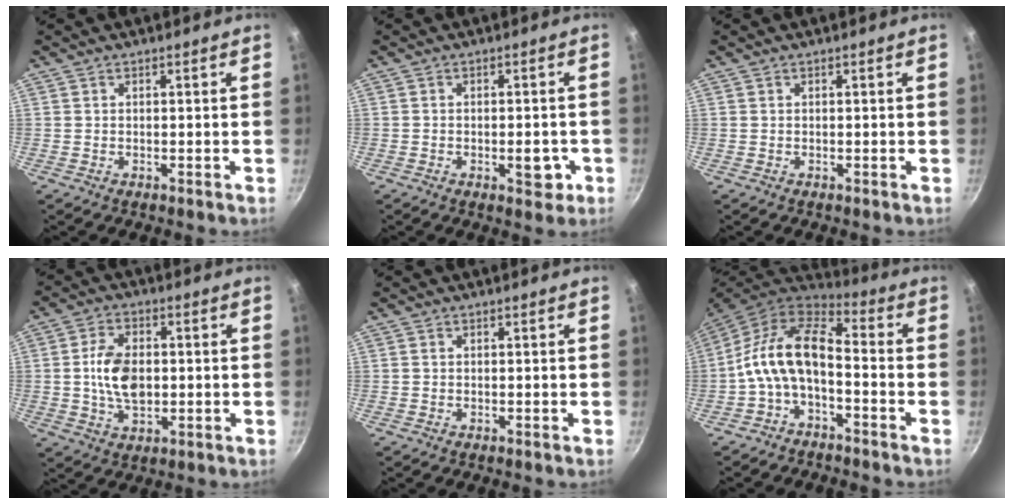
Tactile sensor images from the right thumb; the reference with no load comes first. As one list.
[{"total": 4.2, "force": [-1.5, 2.2, 3.3], "torque": [-0.027, 0.004, -0.015]}, {"total": 0.0}, {"total": 9.2, "force": [0.0, 5.7, 7.3], "torque": [-0.125, 0.001, 0.002]}, {"total": 0.0}, {"total": 12.8, "force": [-3.1, 6.7, 10.5], "torque": [-0.193, 0.074, -0.070]}]